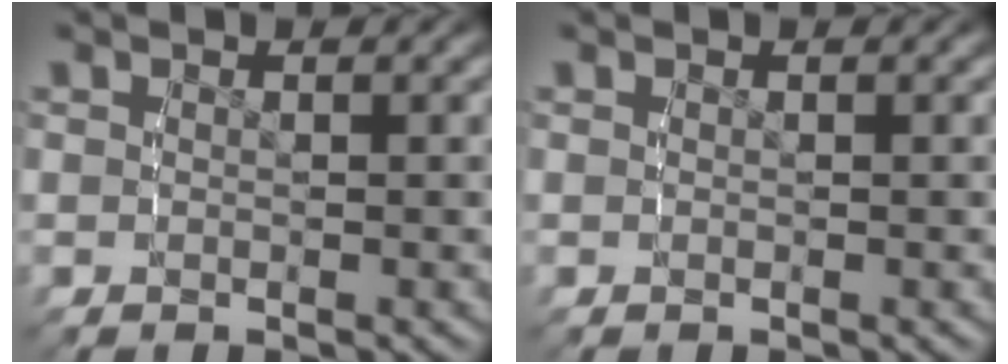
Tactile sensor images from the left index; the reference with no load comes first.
{"total": 0.0}